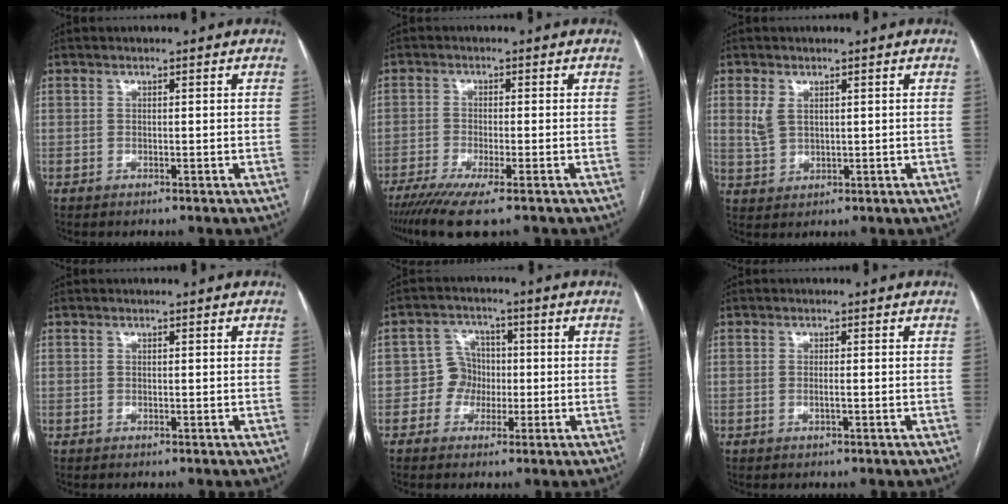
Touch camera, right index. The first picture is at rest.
{"total": 7.8, "force": [-5.6, 0.5, 5.4], "torque": [-0.086, -0.018, -0.093]}
{"total": 3.0, "force": [1.1, 1.9, 2.1], "torque": [-0.049, 0.007, 0.031]}
{"total": 0.0}
{"total": 4.6, "force": [-0.8, 4.4, 1.4], "torque": [-0.023, 0.020, -0.015]}
{"total": 0.7, "force": [-0.3, -0.1, 0.6], "torque": [-0.010, 0.002, -0.005]}